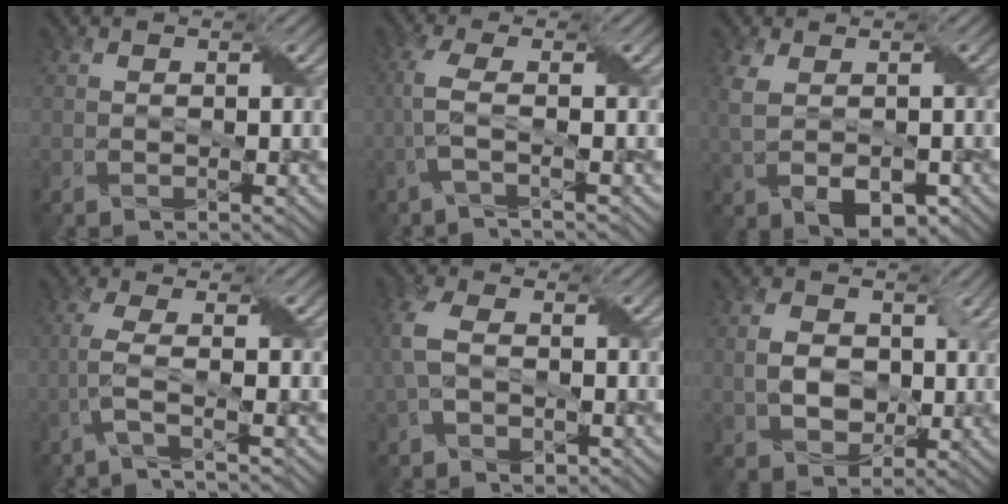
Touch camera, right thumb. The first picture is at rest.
{"total": 3.4, "force": [-0.8, 0.5, 3.2], "torque": [-0.073, 0.004, -0.032]}
{"total": 6.4, "force": [-0.3, 4.1, 4.9], "torque": [-0.116, -0.021, 0.005]}
{"total": 3.2, "force": [-1.2, 0.3, 2.9], "torque": [-0.060, 0.005, -0.045]}
{"total": 6.4, "force": [-0.3, 4.2, 4.8], "torque": [-0.130, -0.001, -0.003]}
{"total": 5.9, "force": [0.4, 4.6, 3.6], "torque": [-0.079, -0.004, 0.009]}